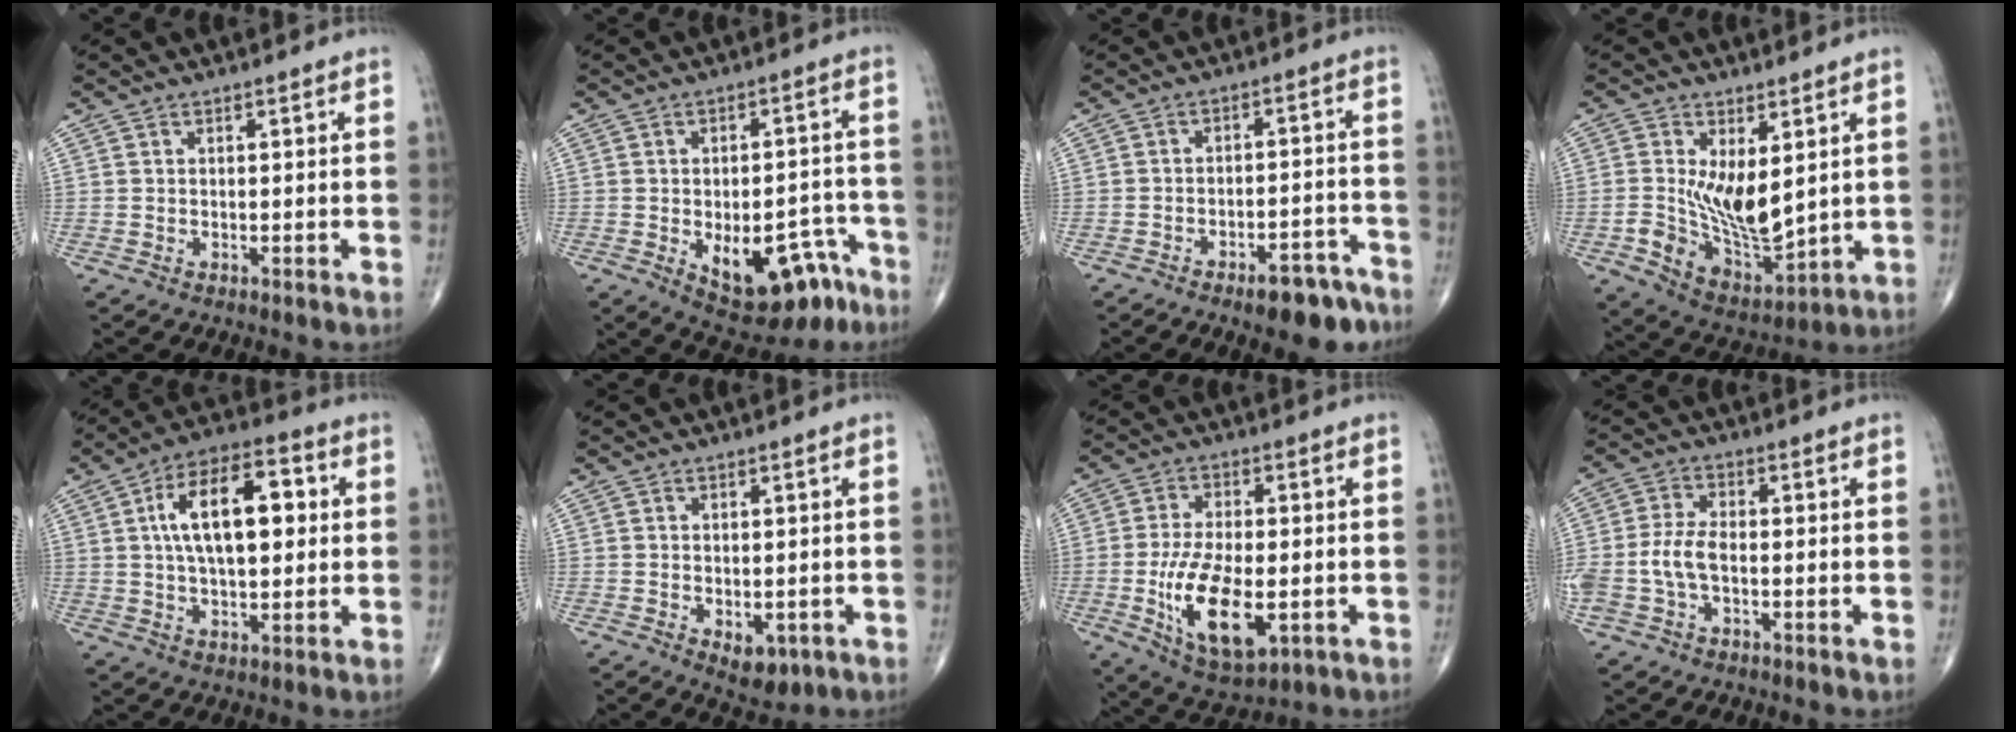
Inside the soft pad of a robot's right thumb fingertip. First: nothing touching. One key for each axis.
{"total": 14.7, "fx": -7.2, "fy": 7.5, "fz": 10.4, "tx": -0.112, "ty": 0.047, "tz": -0.088}
{"total": 8.5, "fx": -6.1, "fy": 3.2, "fz": 5.0, "tx": -0.051, "ty": 0.049, "tz": -0.084}
{"total": 13.1, "fx": 1.3, "fy": 7.2, "fz": 10.9, "tx": -0.160, "ty": -0.020, "tz": 0.043}
{"total": 15.5, "fx": 2.6, "fy": 7.7, "fz": 13.2, "tx": -0.204, "ty": 0.019, "tz": 0.040}
{"total": 5.1, "fx": -1.6, "fy": 3.0, "fz": 3.8, "tx": -0.038, "ty": 0.001, "tz": -0.010}
{"total": 14.6, "fx": -3.3, "fy": 6.8, "fz": 12.5, "tx": -0.220, "ty": -0.007, "tz": -0.046}
{"total": 6.7, "fx": -1.4, "fy": 3.8, "fz": 5.4, "tx": -0.131, "ty": 0.021, "tz": -0.029}